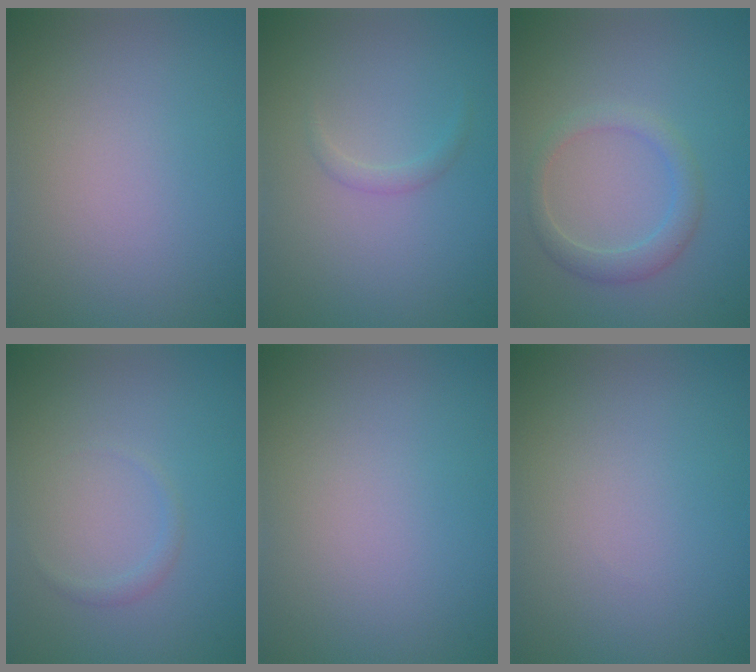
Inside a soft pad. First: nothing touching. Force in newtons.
{"total": 0.8, "press": 0.8, "slide": 0.0}
{"total": 2.3, "press": 2.3, "slide": 0.1}
{"total": 0.7, "press": 0.7, "slide": 0.1}
{"total": 0.0}
{"total": 0.0}